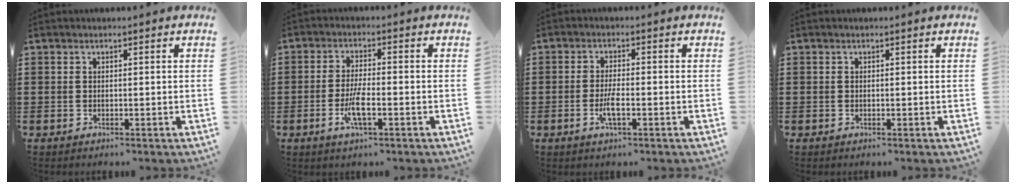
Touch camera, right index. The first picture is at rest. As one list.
[{"total": 4.9, "force": [-1.8, 1.0, 4.5], "torque": [-0.094, -0.007, -0.037]}, {"total": 3.4, "force": [-1.3, 0.7, 3.1], "torque": [-0.067, -0.006, -0.027]}, {"total": 0.0}]